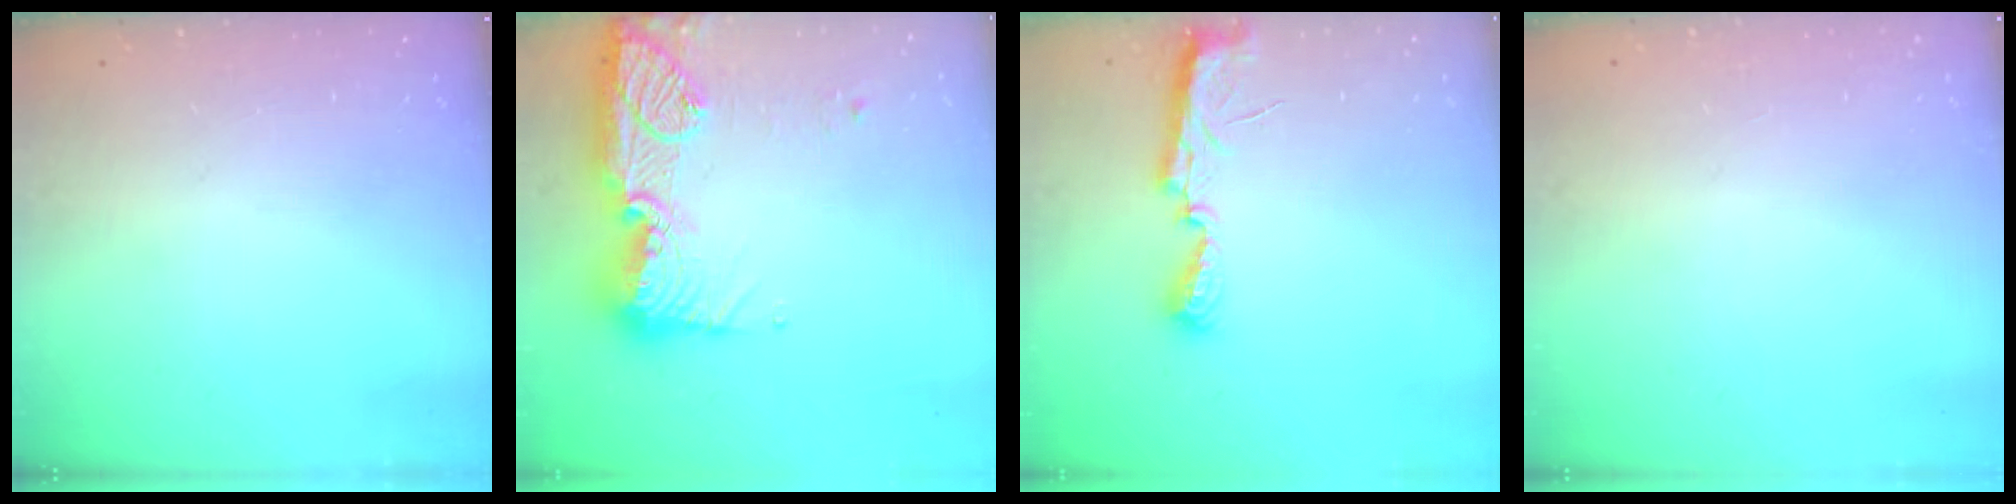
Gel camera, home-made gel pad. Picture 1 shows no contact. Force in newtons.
{"total": 21.5, "press": 20.4, "slide": 6.7}
{"total": 7.0, "press": 7.0, "slide": 0.6}
{"total": 1.1, "press": 0.8, "slide": 0.7}